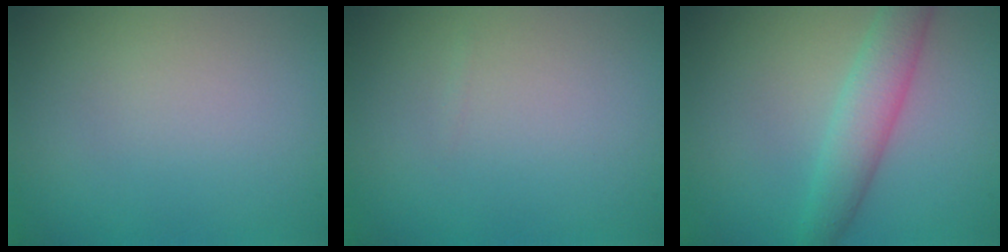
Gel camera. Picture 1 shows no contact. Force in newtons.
{"total": 0.0}
{"total": 3.7, "press": 3.7, "slide": 0.1}